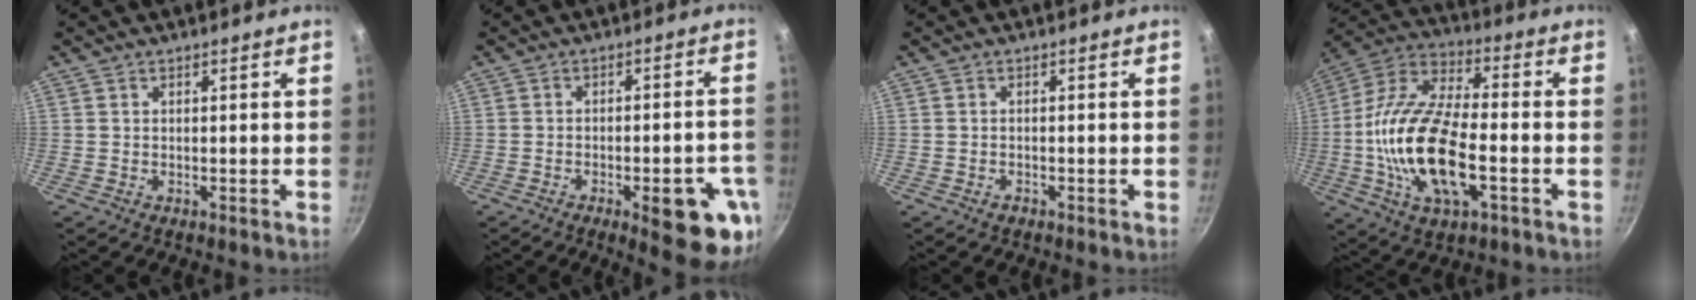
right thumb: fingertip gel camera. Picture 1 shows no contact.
{"total": 13.6, "force": [-5.3, 4.1, 11.8], "torque": [-0.123, 0.019, -0.064]}
{"total": 0.8, "force": [-0.6, 0.4, 0.3], "torque": [-0.011, 0.006, -0.011]}
{"total": 21.1, "force": [-4.0, 9.2, 18.5], "torque": [-0.356, 0.025, -0.090]}